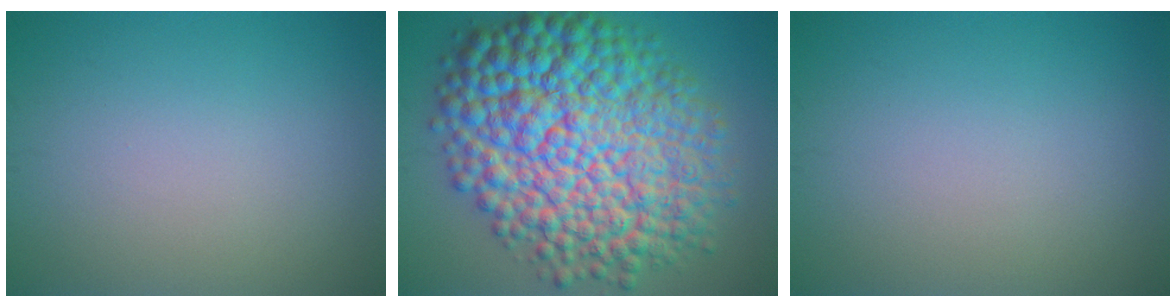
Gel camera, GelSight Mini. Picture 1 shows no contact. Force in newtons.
{"total": 16.5, "press": 16.5, "slide": 0.1}
{"total": 0.0}